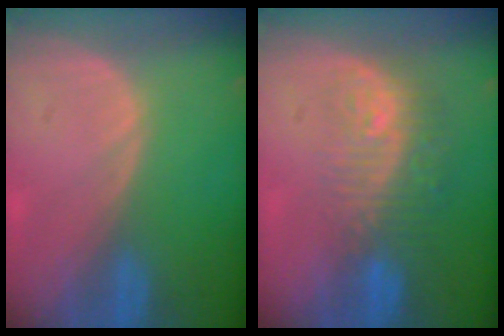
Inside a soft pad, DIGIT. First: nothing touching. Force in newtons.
{"total": 9.6, "press": 8.0, "slide": 5.4}